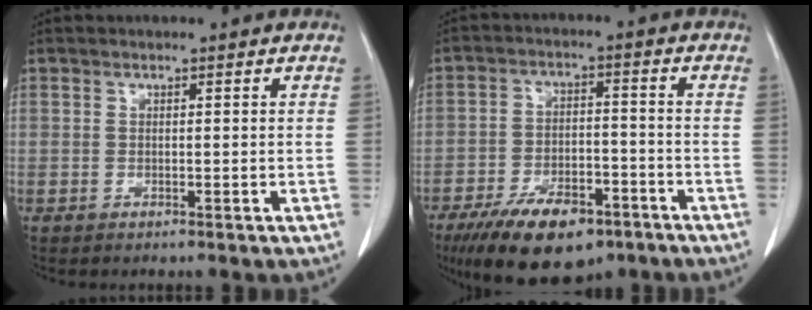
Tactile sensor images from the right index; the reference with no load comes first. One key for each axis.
{"total": 13.5, "fx": -8.8, "fy": 5.9, "fz": 8.3, "tx": -0.140, "ty": -0.007, "tz": -0.142}